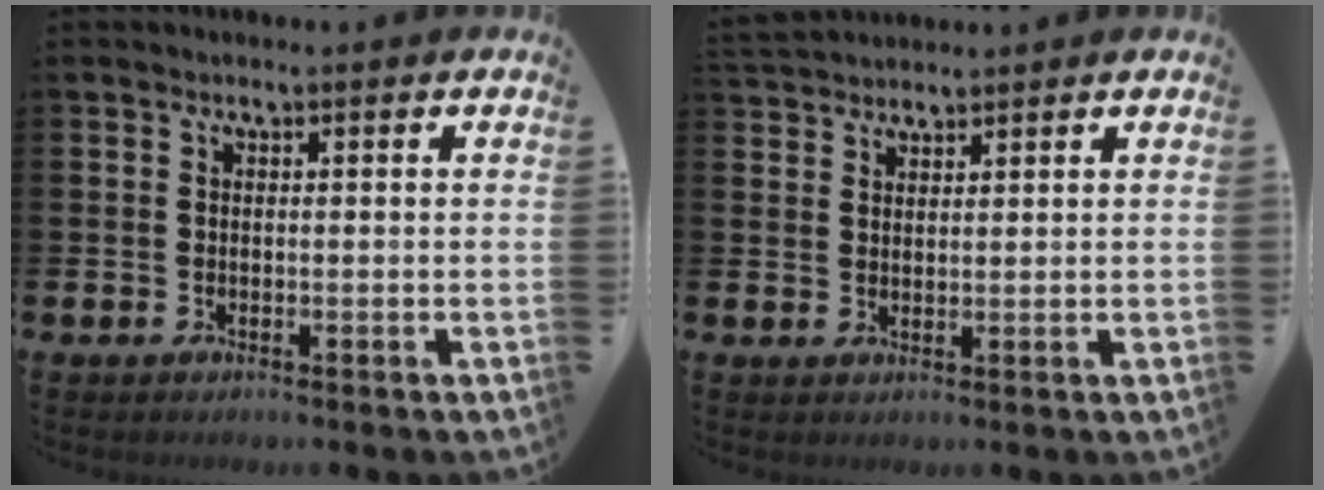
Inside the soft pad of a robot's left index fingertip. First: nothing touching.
{"total": 2.6, "force": [2.6, 0.5, -0.3], "torque": [0.001, -0.009, 0.049]}